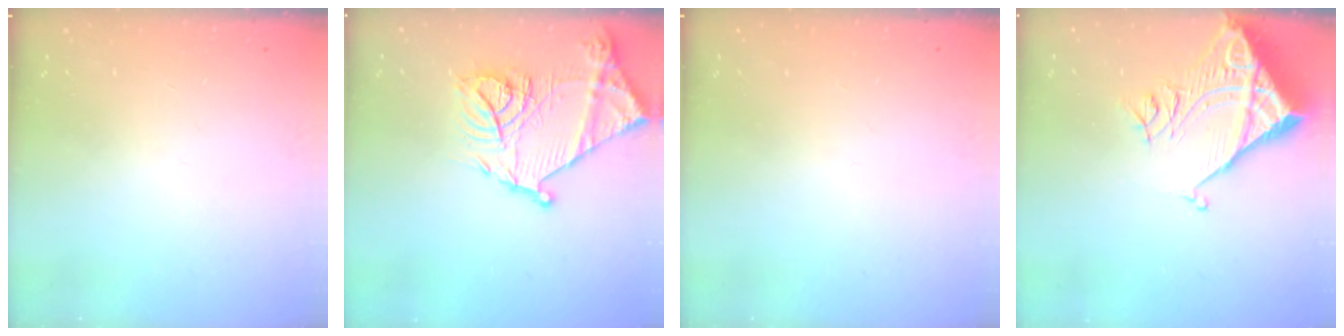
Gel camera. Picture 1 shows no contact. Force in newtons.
{"total": 18.6, "press": 18.5, "slide": 1.9}
{"total": 0.0}
{"total": 9.6, "press": 9.5, "slide": 1.1}